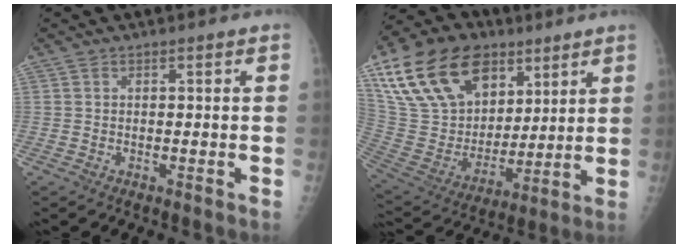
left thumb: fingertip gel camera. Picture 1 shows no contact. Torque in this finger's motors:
{"motor_torque": [1.58, 1.57, 1.54, -1.23, 0.53]}